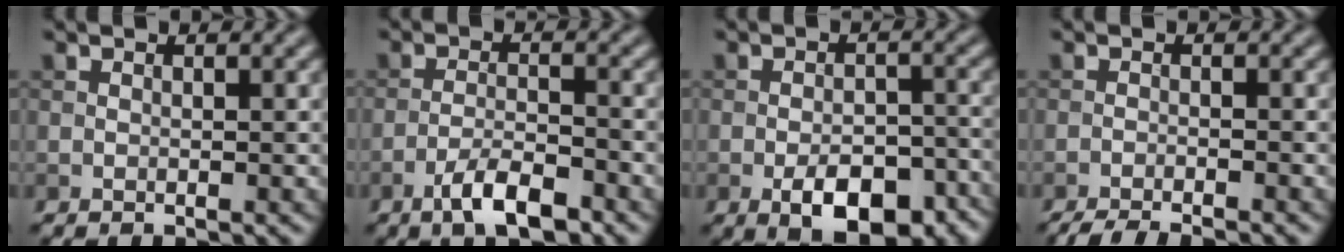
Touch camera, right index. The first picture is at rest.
{"total": 4.3, "force": [-2.8, 1.2, 3.0], "torque": [-0.057, 0.005, -0.053]}
{"total": 7.5, "force": [-3.9, 3.6, 5.3], "torque": [-0.078, -0.006, -0.052]}
{"total": 4.0, "force": [-3.5, 0.5, 1.9], "torque": [-0.030, -0.011, -0.063]}